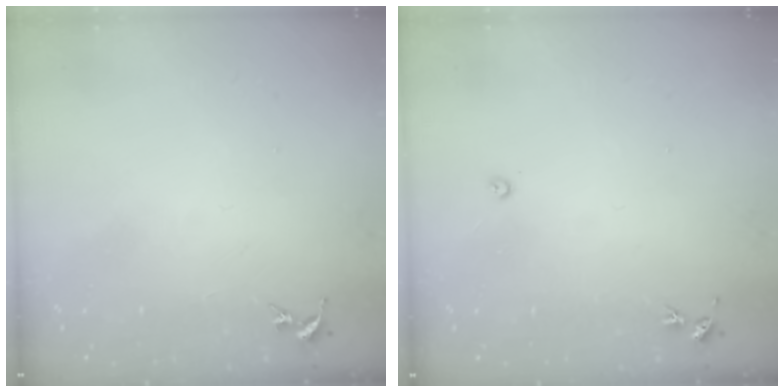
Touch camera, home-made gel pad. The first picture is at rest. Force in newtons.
{"total": 3.0, "press": 3.0, "slide": 0.4}